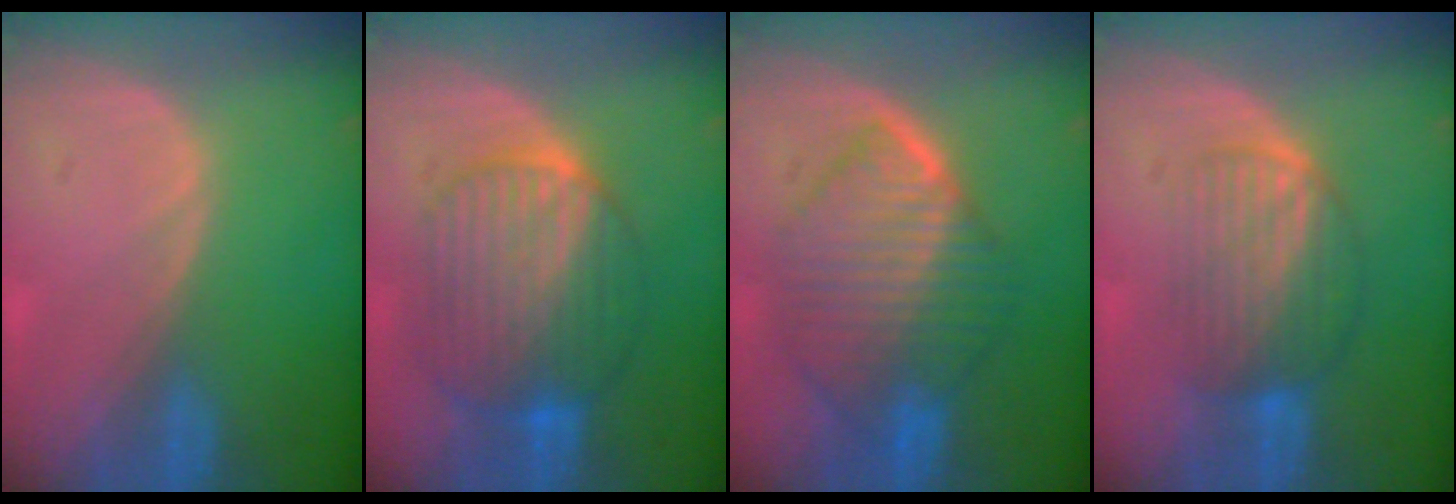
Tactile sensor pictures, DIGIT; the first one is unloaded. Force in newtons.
{"total": 10.3, "press": 10.2, "slide": 0.8}
{"total": 10.6, "press": 10.5, "slide": 0.9}
{"total": 6.7, "press": 6.4, "slide": 1.8}